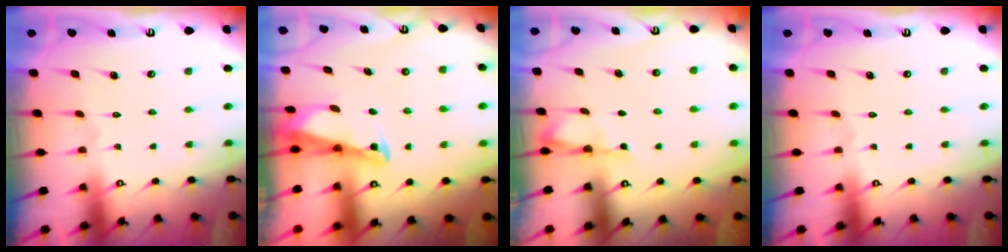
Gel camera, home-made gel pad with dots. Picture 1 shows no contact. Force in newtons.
{"total": 2.7, "press": 2.7, "slide": 0.4}
{"total": 2.4, "press": 2.4, "slide": 0.5}
{"total": 0.0}